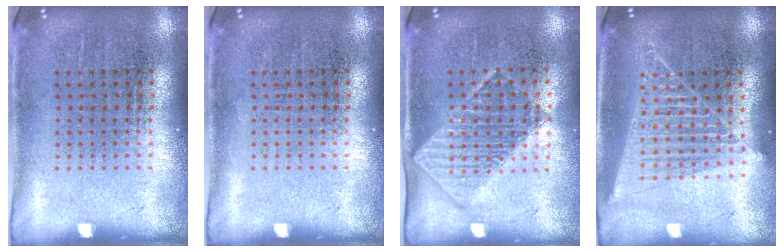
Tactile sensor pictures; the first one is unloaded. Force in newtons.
{"total": 0.0}
{"total": 1.4, "press": 1.3, "slide": 0.6}
{"total": 1.9, "press": 1.7, "slide": 0.8}